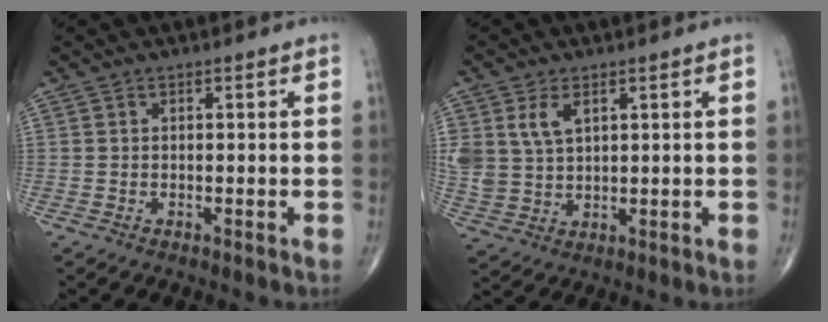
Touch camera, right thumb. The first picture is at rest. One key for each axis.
{"total": 7.1, "fx": 2.9, "fy": 4.5, "fz": 4.6, "tx": -0.090, "ty": -0.008, "tz": 0.069}